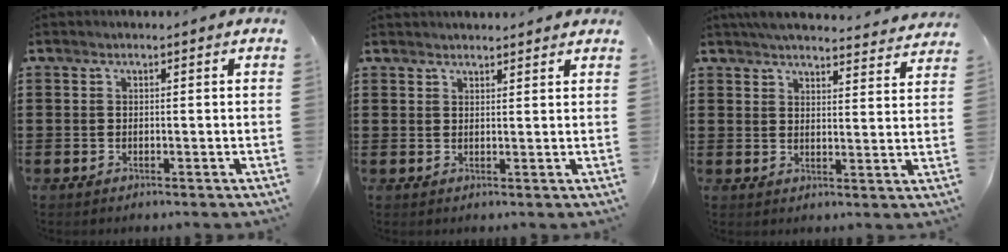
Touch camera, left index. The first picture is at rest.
{"total": 1.7, "force": [1.7, 0.2, 0.1], "torque": [-0.006, 0.002, 0.033]}
{"total": 5.0, "force": [4.8, 0.2, 1.0], "torque": [-0.029, -0.025, 0.086]}